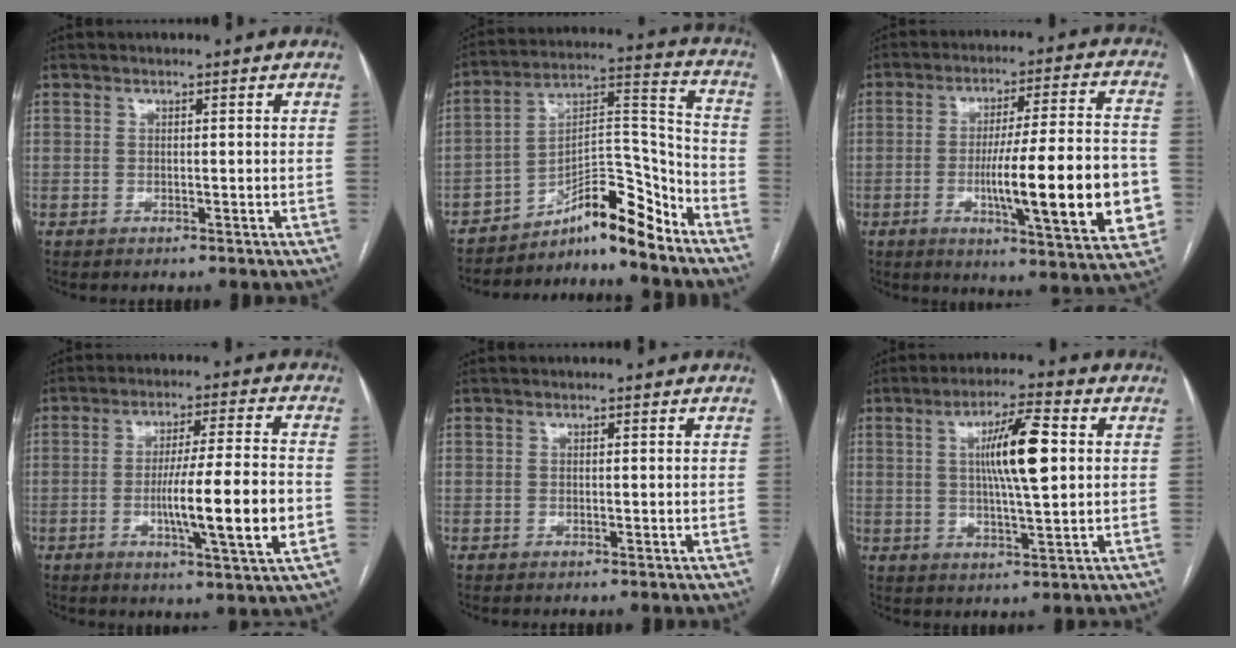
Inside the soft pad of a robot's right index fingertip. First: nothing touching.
{"total": 12.3, "force": [-10.3, 1.9, 6.5], "torque": [-0.095, 0.043, -0.167]}
{"total": 20.3, "force": [-4.2, 2.2, 19.7], "torque": [-0.248, 0.003, -0.052]}
{"total": 13.1, "force": [-2.8, -0.1, 12.8], "torque": [-0.210, -0.008, -0.049]}
{"total": 0.0}
{"total": 9.9, "force": [1.8, 1.0, 9.7], "torque": [-0.170, 0.005, 0.030]}